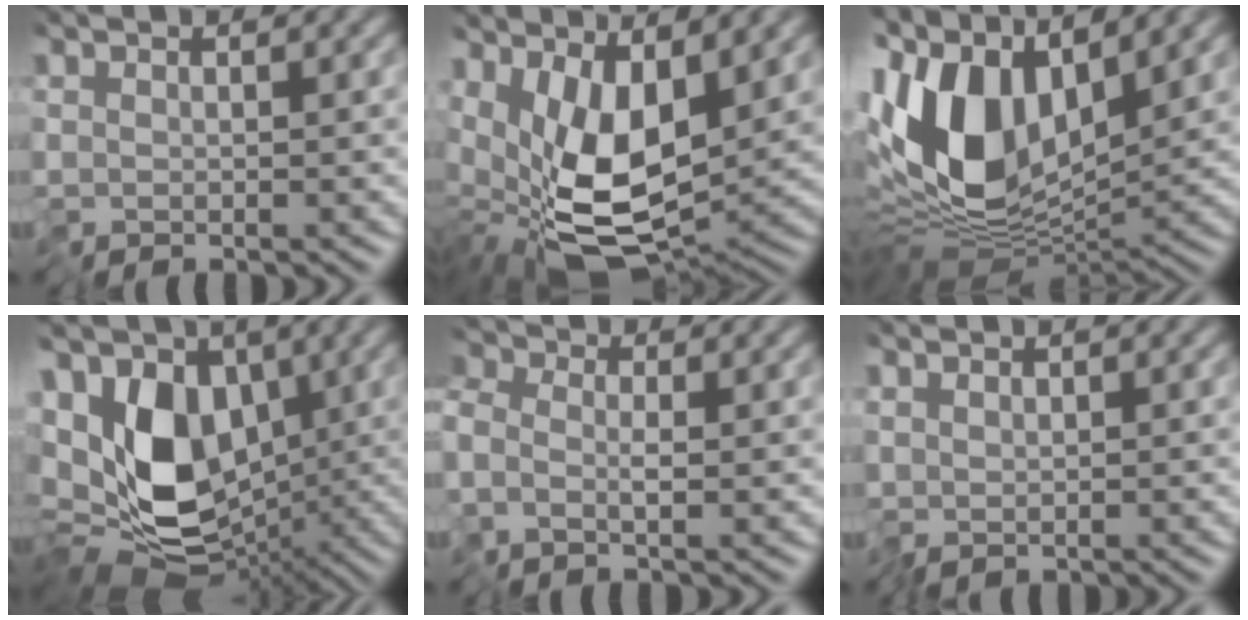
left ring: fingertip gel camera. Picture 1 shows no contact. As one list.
[{"total": 11.9, "force": [0.6, 6.2, 10.2], "torque": [-0.176, -0.035, 0.017]}, {"total": 11.2, "force": [2.3, 6.2, 9.1], "torque": [-0.190, -0.008, 0.035]}, {"total": 10.5, "force": [0.2, 6.7, 8.1], "torque": [-0.144, -0.026, -0.009]}, {"total": 2.3, "force": [-1.2, 1.5, 1.3], "torque": [-0.032, -0.006, -0.033]}, {"total": 0.5, "force": [0.1, 0.4, 0.3], "torque": [-0.008, -0.003, 0.002]}]